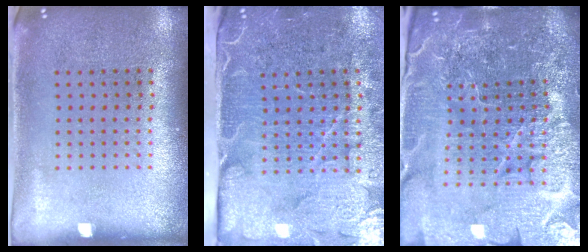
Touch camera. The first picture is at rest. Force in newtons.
{"total": 4.8, "press": 4.0, "slide": 2.7}
{"total": 6.7, "press": 5.8, "slide": 3.3}